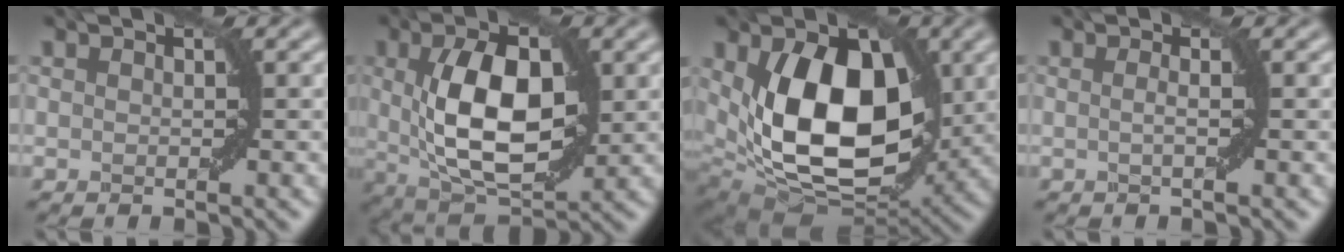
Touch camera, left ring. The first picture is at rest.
{"total": 9.3, "force": [0.7, 4.7, 8.0], "torque": [-0.146, -0.002, 0.015]}
{"total": 13.0, "force": [1.3, 7.9, 10.2], "torque": [-0.161, -0.018, 0.024]}
{"total": 1.2, "force": [0.0, 0.2, 1.2], "torque": [-0.017, -0.005, -0.005]}